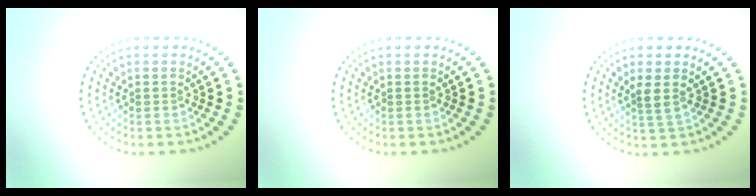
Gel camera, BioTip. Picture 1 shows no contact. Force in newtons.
{"total": 0.0}
{"total": 1.4, "press": 1.1, "slide": 0.9}